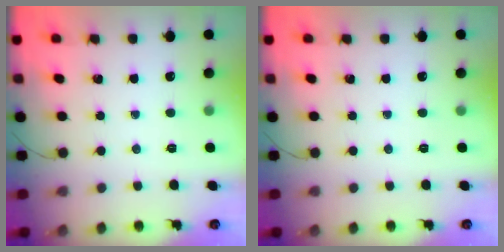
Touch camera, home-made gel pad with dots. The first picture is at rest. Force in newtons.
{"total": 0.0}